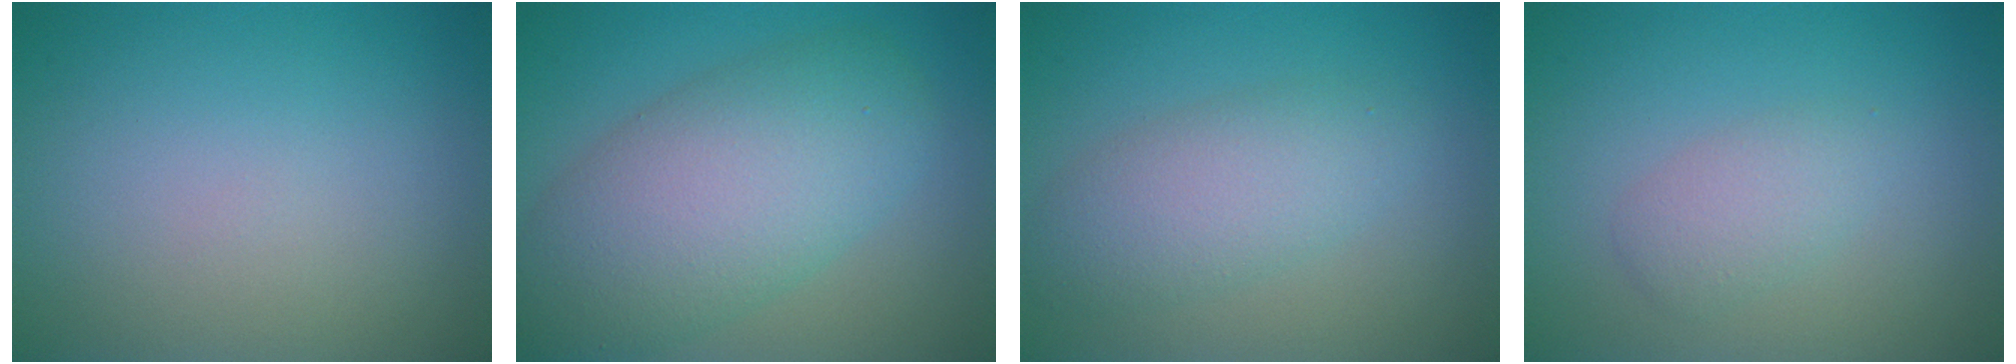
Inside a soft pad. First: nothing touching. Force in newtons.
{"total": 8.4, "press": 8.4, "slide": 0.4}
{"total": 3.9, "press": 3.9, "slide": 0.2}
{"total": 2.0, "press": 2.0, "slide": 0.0}